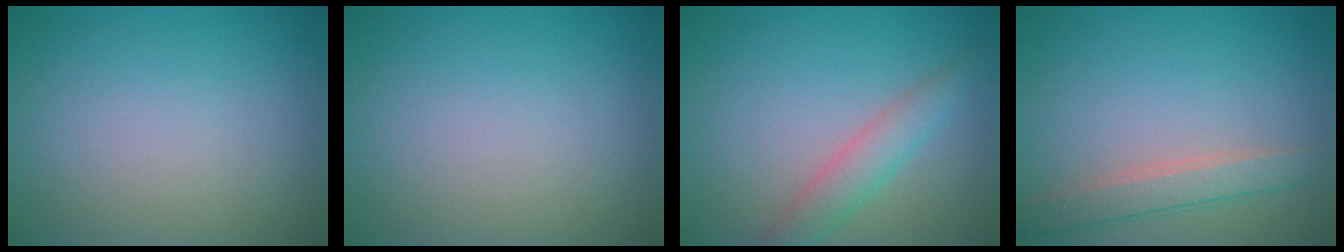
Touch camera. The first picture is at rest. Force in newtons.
{"total": 0.0}
{"total": 3.0, "press": 3.0, "slide": 0.1}
{"total": 2.6, "press": 2.6, "slide": 0.1}